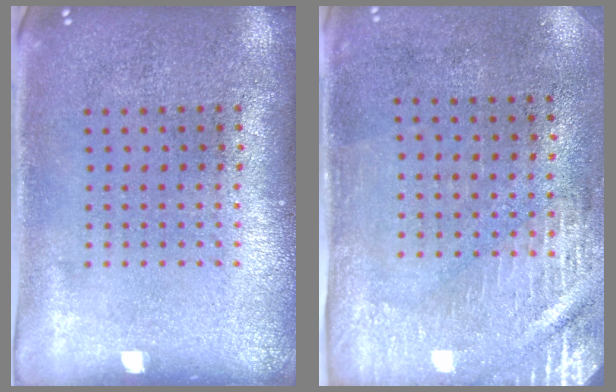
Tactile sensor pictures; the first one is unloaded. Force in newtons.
{"total": 2.9, "press": 2.5, "slide": 1.5}